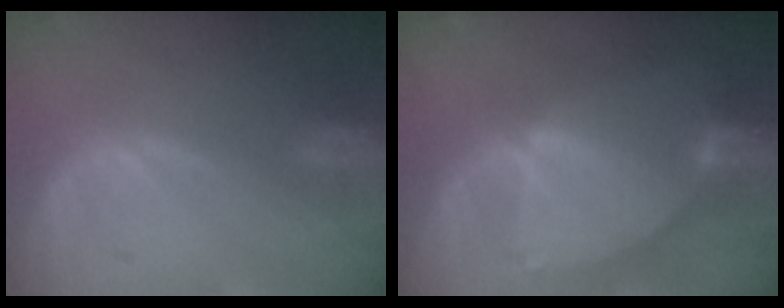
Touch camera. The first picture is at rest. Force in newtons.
{"total": 8.7, "press": 7.5, "slide": 4.4}